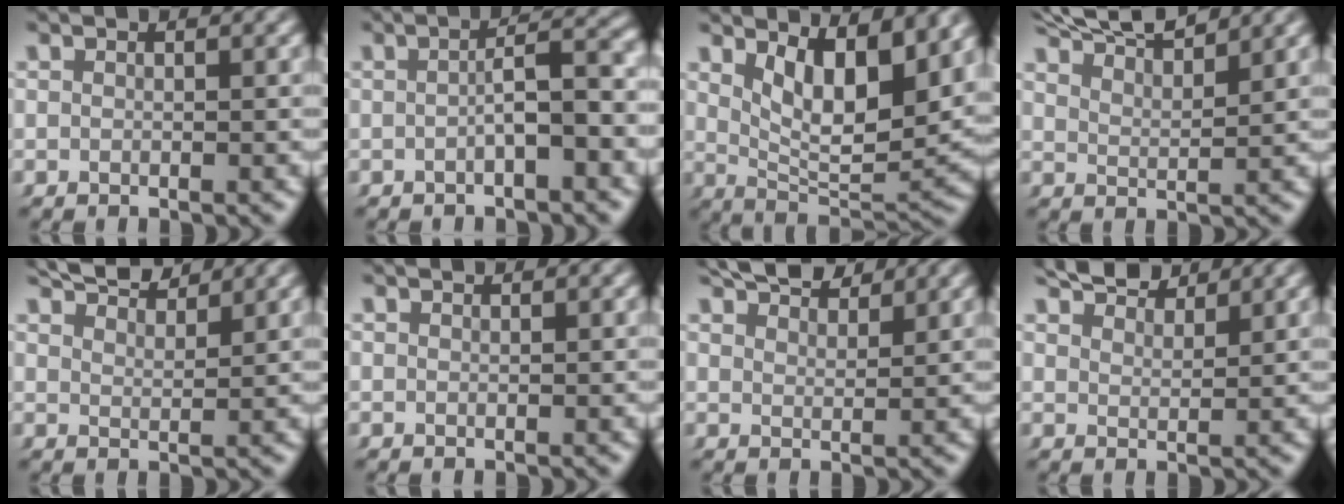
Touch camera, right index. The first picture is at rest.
{"total": 3.5, "force": [-1.2, 0.7, 3.2], "torque": [-0.040, 0.002, -0.018]}
{"total": 7.9, "force": [3.1, 3.4, 6.4], "torque": [-0.105, -0.013, 0.052]}
{"total": 6.7, "force": [6.2, 1.1, 2.4], "torque": [-0.046, 0.011, 0.101]}
{"total": 4.8, "force": [4.4, 0.8, 1.7], "torque": [-0.026, 0.005, 0.074]}
{"total": 0.0}
{"total": 4.9, "force": [4.3, 1.2, 2.1], "torque": [-0.029, 0.004, 0.071]}
{"total": 4.8, "force": [4.2, 1.3, 1.9], "torque": [-0.027, 0.004, 0.069]}